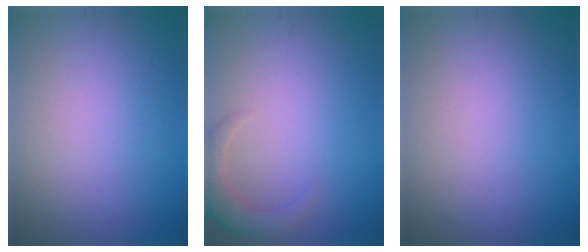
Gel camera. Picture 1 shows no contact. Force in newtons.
{"total": 3.2, "press": 3.1, "slide": 0.5}
{"total": 0.0}